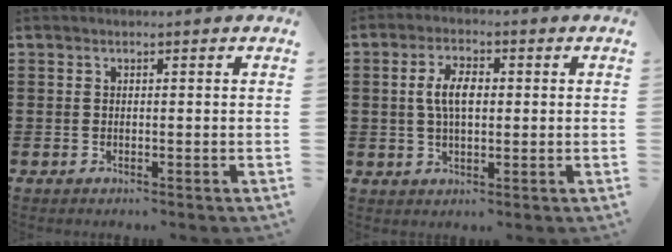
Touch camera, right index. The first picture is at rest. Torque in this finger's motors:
{"motor_torque": [0.30, -0.29, 0.37, 0.12]}